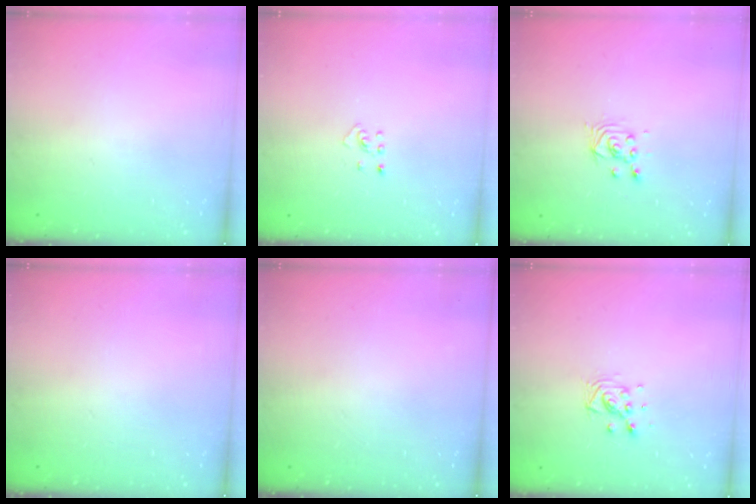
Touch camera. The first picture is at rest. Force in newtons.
{"total": 2.7, "press": 2.7, "slide": 0.5}
{"total": 2.6, "press": 2.6, "slide": 0.1}
{"total": 0.0}
{"total": 0.0}
{"total": 6.7, "press": 6.3, "slide": 2.3}